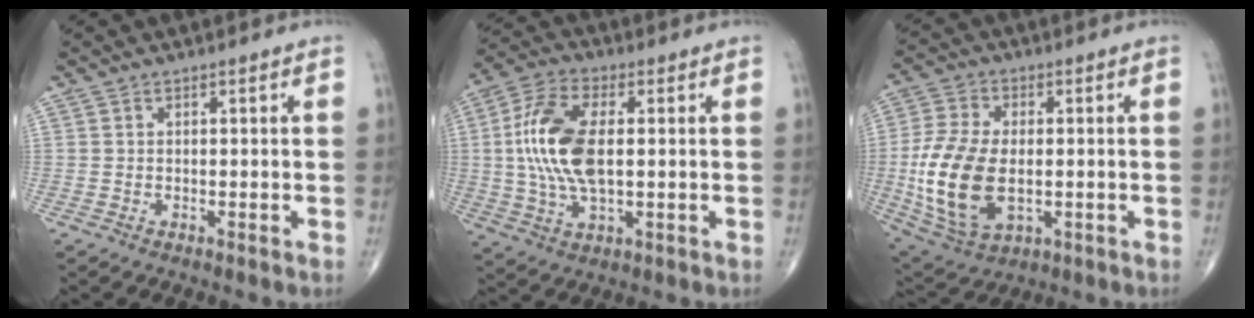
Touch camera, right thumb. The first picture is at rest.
{"total": 14.3, "force": [1.0, 7.0, 12.5], "torque": [-0.266, 0.007, 0.017]}
{"total": 16.6, "force": [-1.8, 9.7, 13.4], "torque": [-0.277, -0.008, -0.022]}